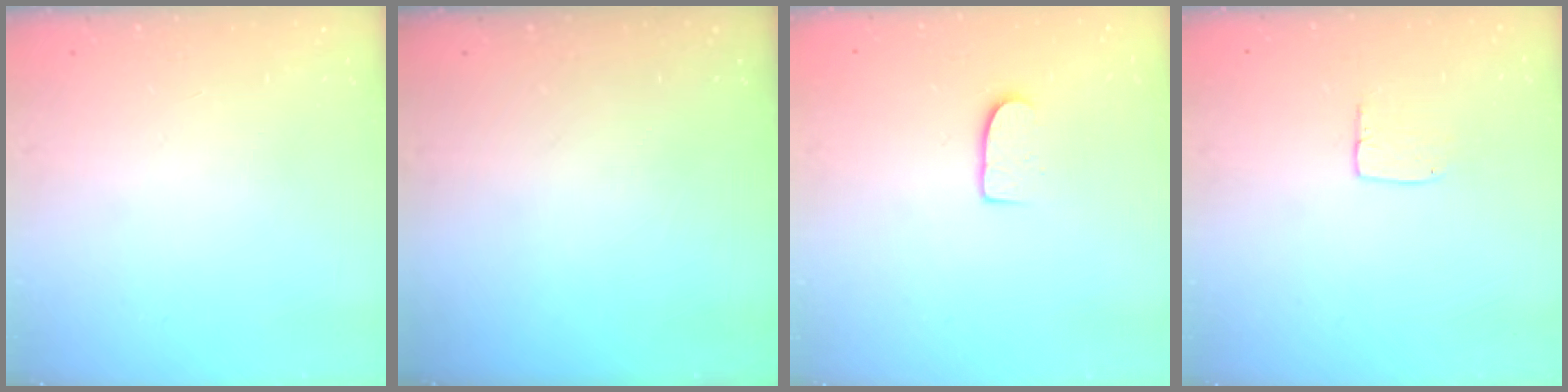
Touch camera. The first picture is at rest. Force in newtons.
{"total": 0.0}
{"total": 7.3, "press": 7.3, "slide": 0.6}
{"total": 5.6, "press": 5.6, "slide": 0.2}